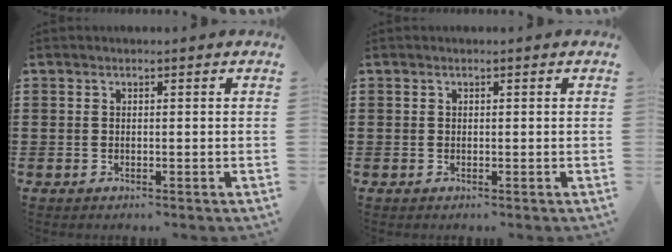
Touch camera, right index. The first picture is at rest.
{"total": 0.0}